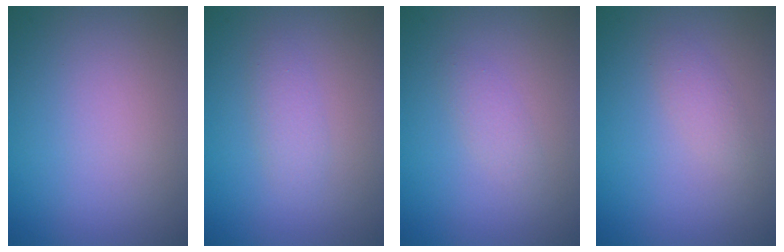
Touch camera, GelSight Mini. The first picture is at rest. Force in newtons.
{"total": 1.5, "press": 1.5, "slide": 0.0}
{"total": 1.2, "press": 1.2, "slide": 0.0}
{"total": 1.2, "press": 1.2, "slide": 0.1}